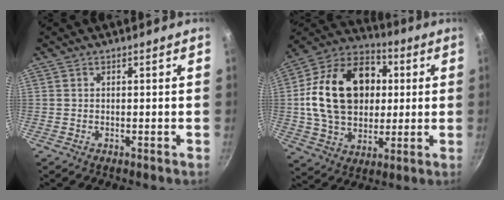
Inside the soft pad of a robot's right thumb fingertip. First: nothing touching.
{"total": 23.8, "force": [3.0, 17.4, 16.0], "torque": [-0.247, 0.024, 0.046]}